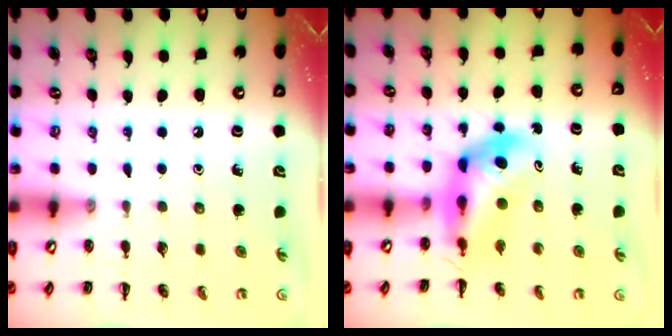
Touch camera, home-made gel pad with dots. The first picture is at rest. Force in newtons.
{"total": 5.0, "press": 4.8, "slide": 1.3}